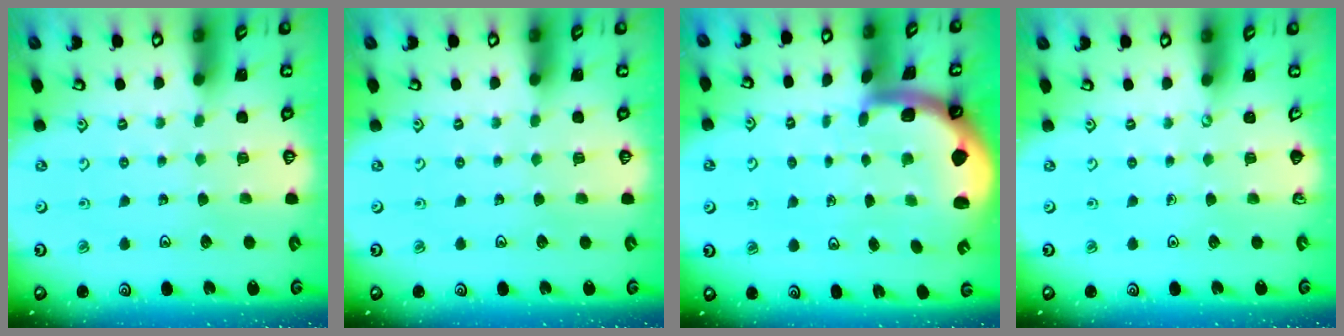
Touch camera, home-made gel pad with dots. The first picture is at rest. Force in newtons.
{"total": 0.0}
{"total": 2.3, "press": 2.3, "slide": 0.5}
{"total": 0.0}